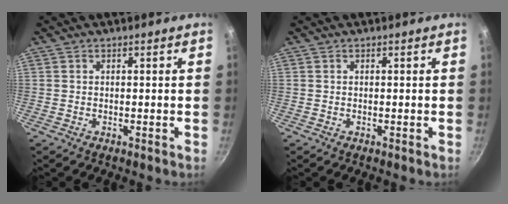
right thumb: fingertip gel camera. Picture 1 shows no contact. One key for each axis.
{"total": 0.0}